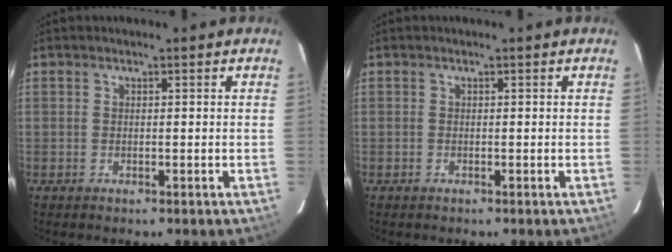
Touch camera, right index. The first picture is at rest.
{"total": 0.0}